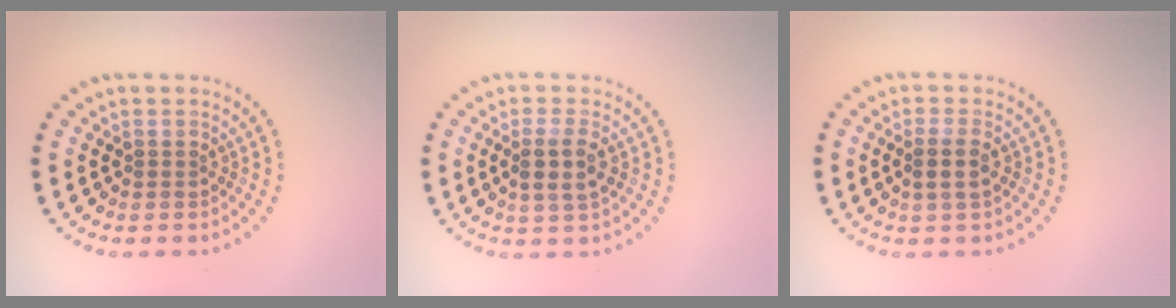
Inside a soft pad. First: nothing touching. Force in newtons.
{"total": 2.5, "press": 2.3, "slide": 0.8}
{"total": 2.0, "press": 1.8, "slide": 0.8}